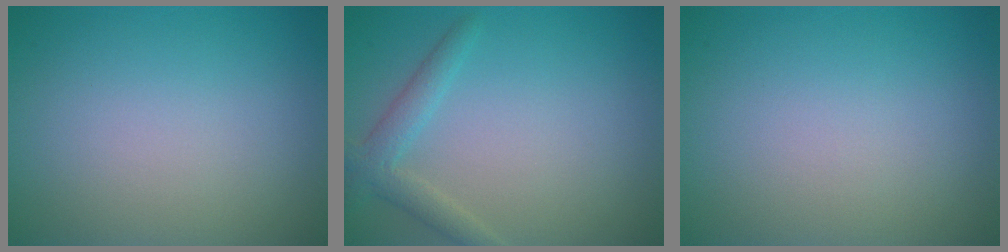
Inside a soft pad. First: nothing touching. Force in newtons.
{"total": 2.4, "press": 2.4, "slide": 0.1}
{"total": 0.0}